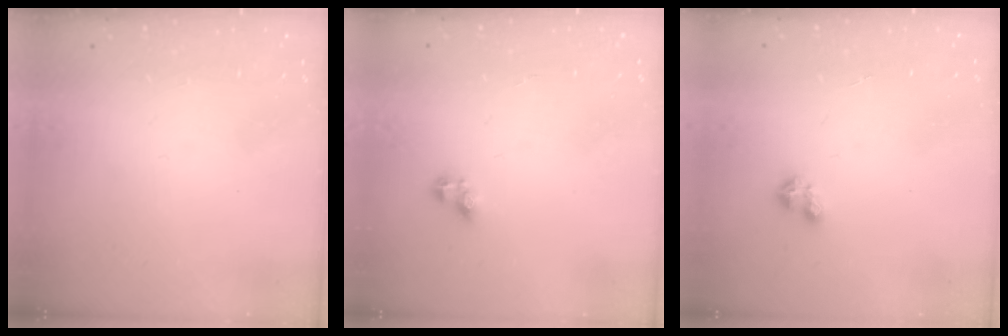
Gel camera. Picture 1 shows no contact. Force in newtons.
{"total": 3.0, "press": 2.9, "slide": 0.9}
{"total": 1.9, "press": 1.9, "slide": 0.4}